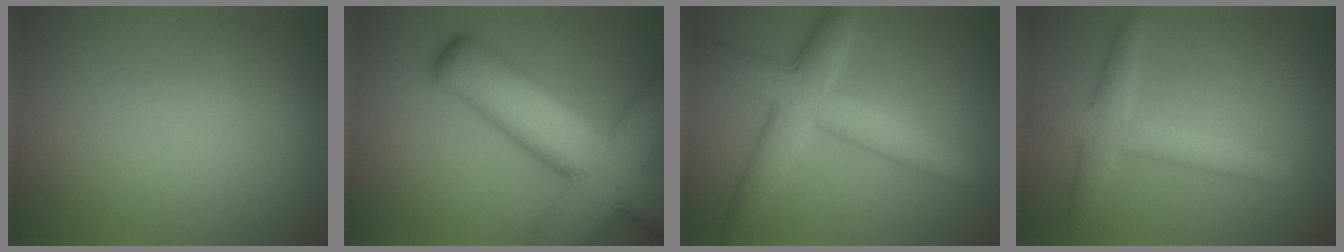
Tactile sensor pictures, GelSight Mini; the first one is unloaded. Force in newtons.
{"total": 14.2, "press": 14.2, "slide": 0.7}
{"total": 6.3, "press": 6.3, "slide": 0.2}
{"total": 2.8, "press": 2.8, "slide": 0.2}